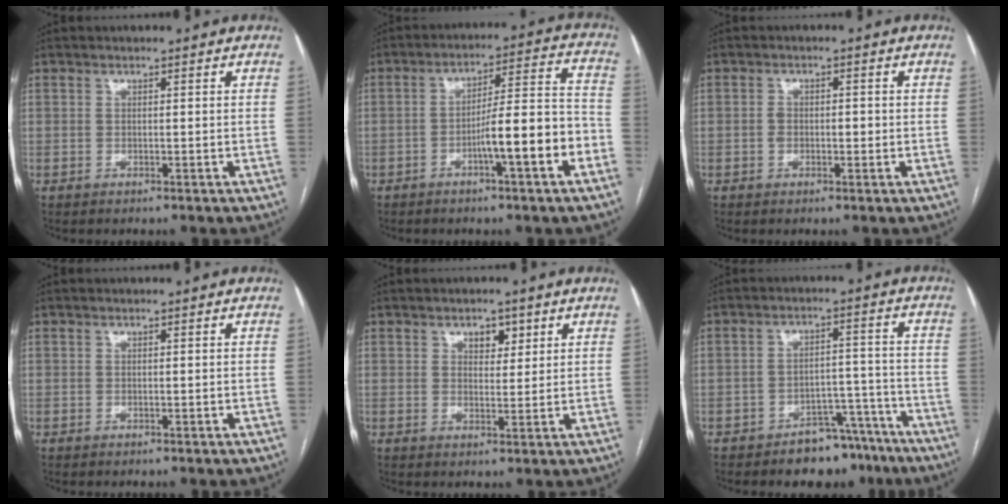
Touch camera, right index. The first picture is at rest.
{"total": 11.0, "force": [-4.5, 0.6, 10.1], "torque": [-0.151, 0.020, -0.067]}
{"total": 2.2, "force": [-0.3, 1.5, 1.6], "torque": [-0.026, 0.011, -0.004]}
{"total": 0.0}
{"total": 3.2, "force": [1.8, 1.9, 1.9], "torque": [-0.025, 0.003, 0.029]}
{"total": 8.0, "force": [-6.3, 4.2, 2.6], "torque": [-0.009, 0.035, -0.090]}